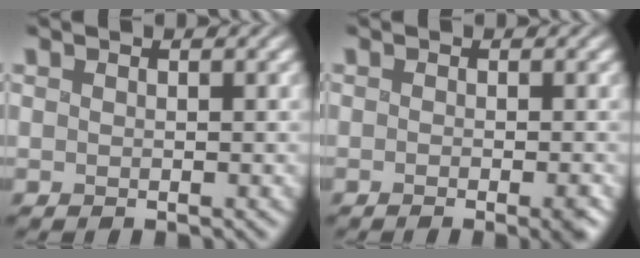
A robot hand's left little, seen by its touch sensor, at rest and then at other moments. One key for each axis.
{"total": 1.8, "fx": -0.6, "fy": 0.4, "fz": 1.6, "tx": -0.009, "ty": 0.001, "tz": -0.012}